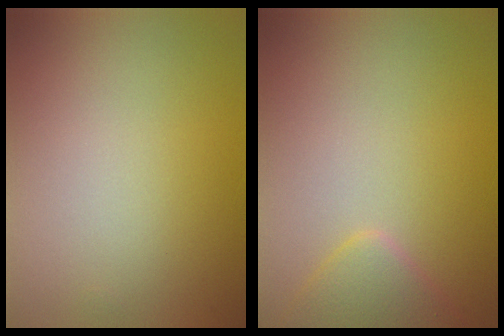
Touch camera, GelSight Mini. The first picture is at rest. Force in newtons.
{"total": 2.3, "press": 2.3, "slide": 0.2}